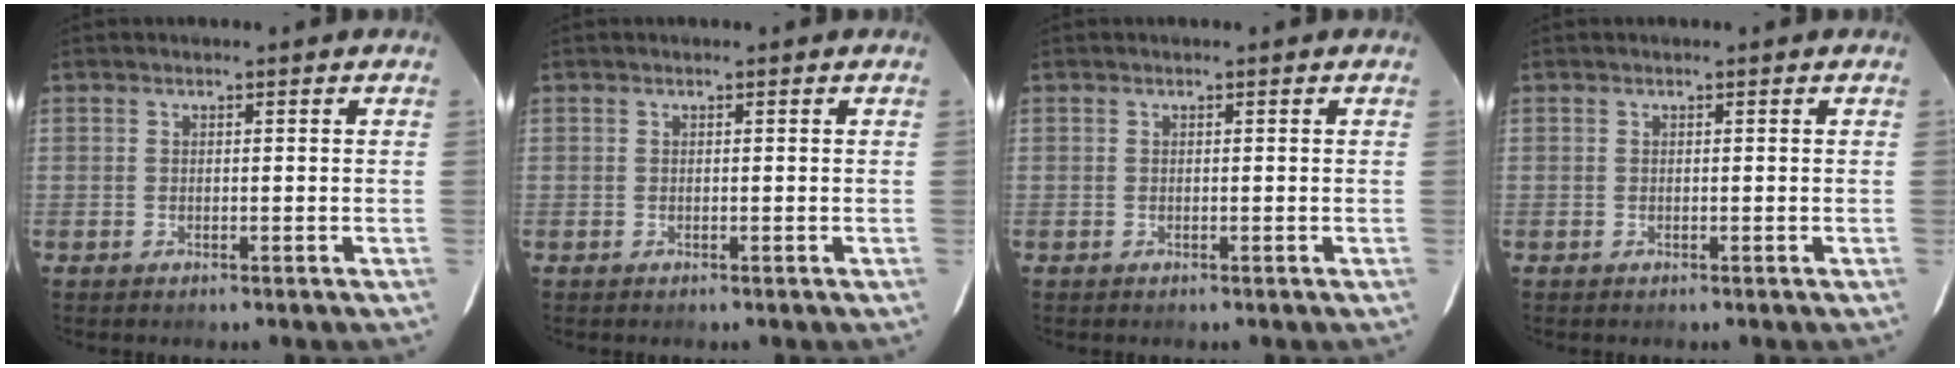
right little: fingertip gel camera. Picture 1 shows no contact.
{"total": 0.0}
{"total": 0.0}
{"total": 0.0}